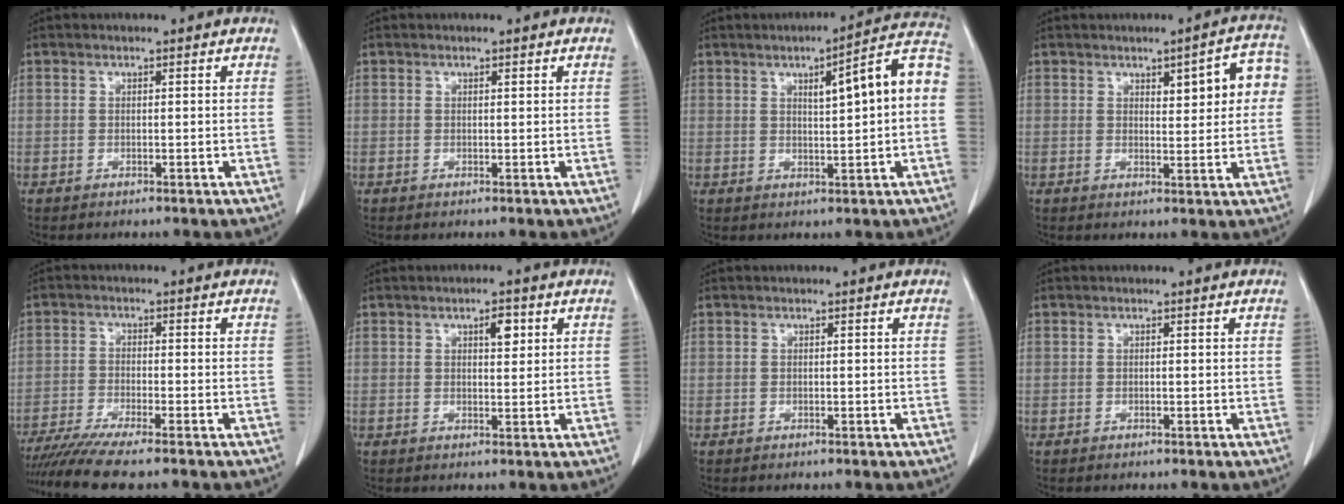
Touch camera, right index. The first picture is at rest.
{"total": 0.0}
{"total": 10.3, "force": [1.4, 0.8, 10.2], "torque": [-0.137, 0.026, 0.017]}
{"total": 7.2, "force": [2.0, 2.3, 6.6], "torque": [-0.074, 0.019, 0.023]}
{"total": 9.4, "force": [-8.0, -0.7, 4.8], "torque": [-0.072, -0.020, -0.131]}
{"total": 2.8, "force": [1.2, 1.0, 2.2], "torque": [-0.035, -0.001, 0.019]}
{"total": 0.0}
{"total": 0.0}